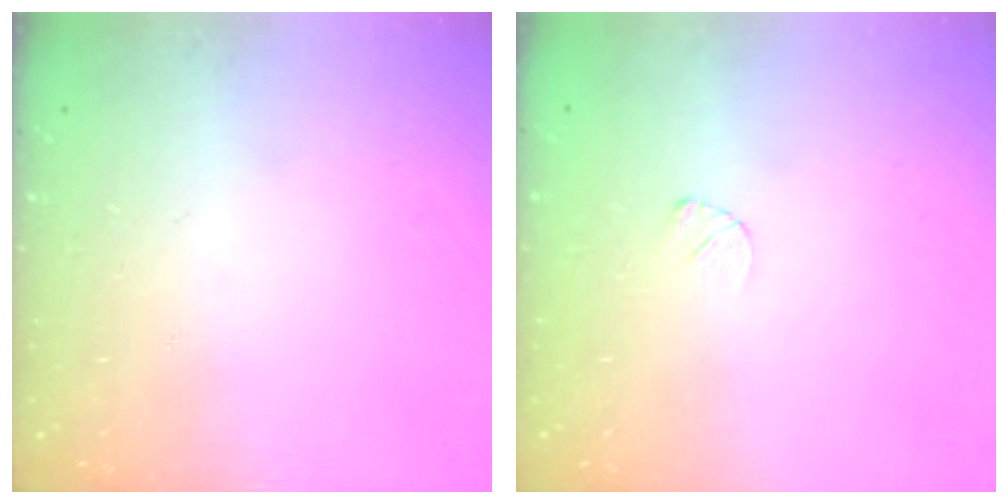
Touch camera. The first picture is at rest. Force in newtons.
{"total": 2.6, "press": 2.6, "slide": 0.3}